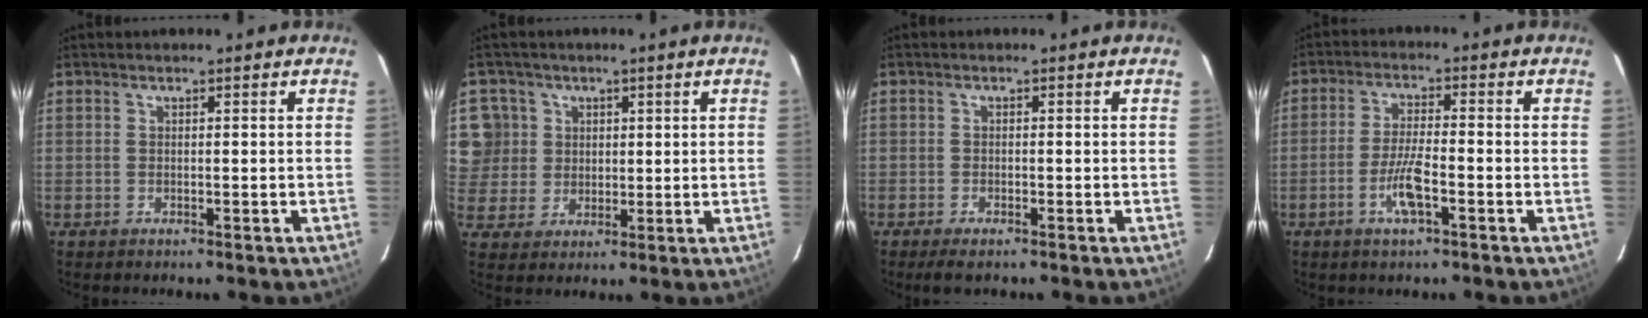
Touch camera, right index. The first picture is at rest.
{"total": 8.2, "force": [2.7, 7.7, 0.4], "torque": [-0.008, 0.023, 0.063]}
{"total": 2.3, "force": [-1.7, 0.7, 1.4], "torque": [-0.030, -0.005, -0.024]}
{"total": 5.7, "force": [-2.4, 0.8, 5.1], "torque": [-0.101, -0.004, -0.046]}